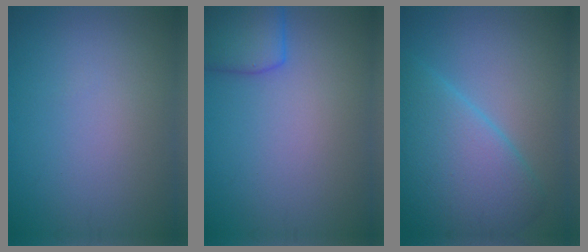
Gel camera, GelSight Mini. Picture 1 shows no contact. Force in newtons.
{"total": 3.9, "press": 3.8, "slide": 0.3}
{"total": 7.9, "press": 7.9, "slide": 0.2}